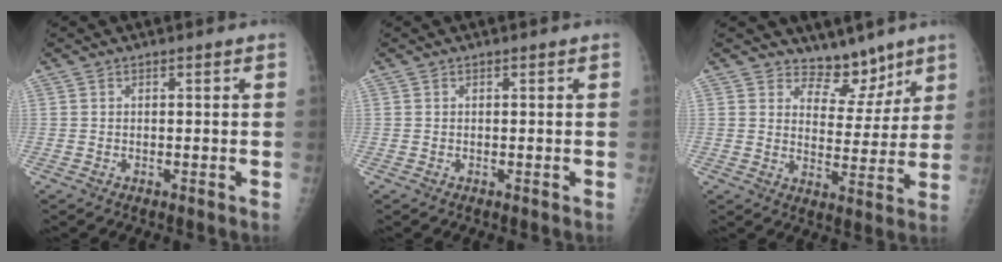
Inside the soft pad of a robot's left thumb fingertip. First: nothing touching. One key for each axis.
{"total": 0.0}
{"total": 7.8, "fx": 6.6, "fy": 4.1, "fz": 1.1, "tx": 0.023, "ty": -0.054, "tz": 0.108}